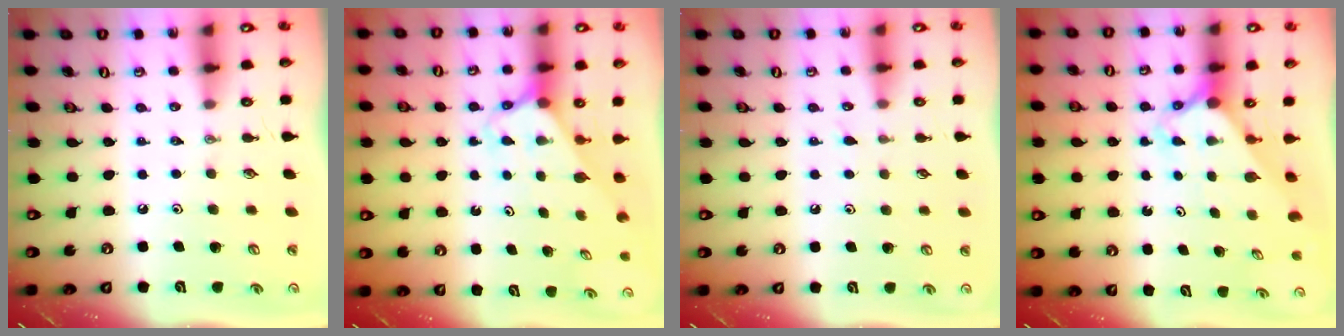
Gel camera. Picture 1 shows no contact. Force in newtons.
{"total": 2.6, "press": 2.6, "slide": 0.2}
{"total": 5.2, "press": 5.2, "slide": 0.5}
{"total": 2.7, "press": 2.7, "slide": 0.2}